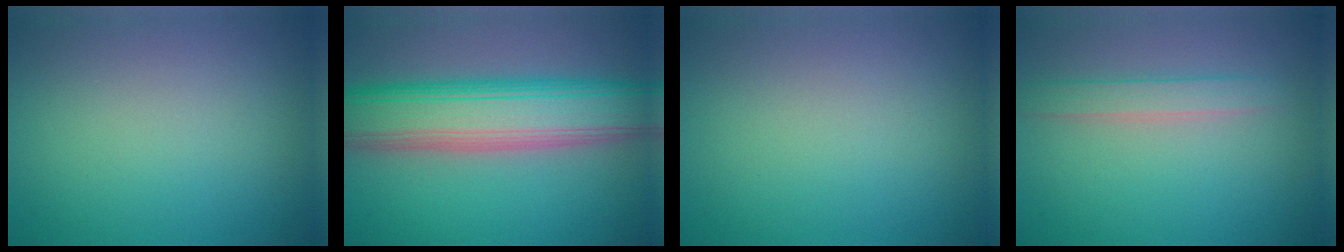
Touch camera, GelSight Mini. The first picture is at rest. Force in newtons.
{"total": 10.1, "press": 10.1, "slide": 0.4}
{"total": 0.0}
{"total": 2.1, "press": 2.1, "slide": 0.1}